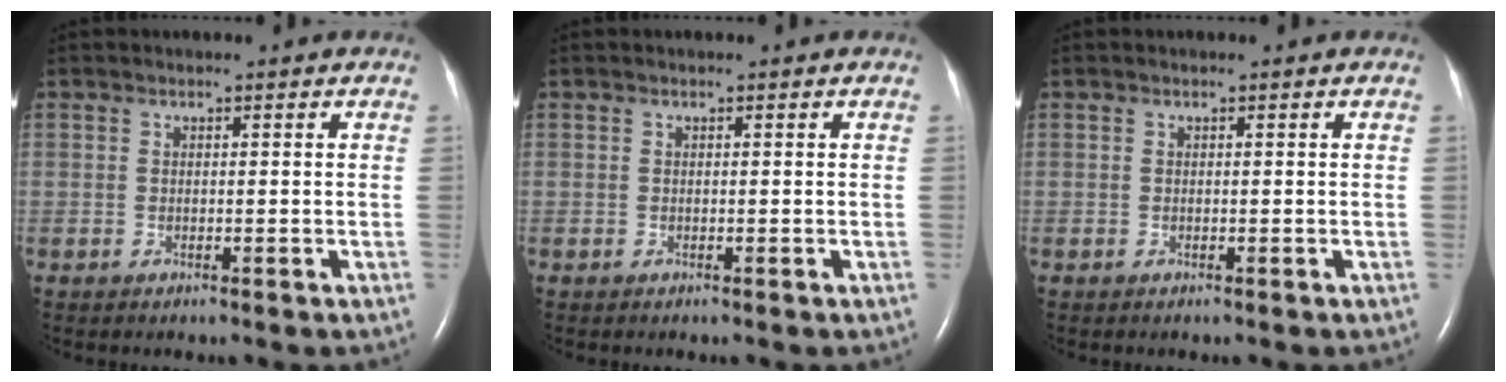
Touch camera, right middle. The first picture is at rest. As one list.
[{"total": 0.0}, {"total": 0.0}]